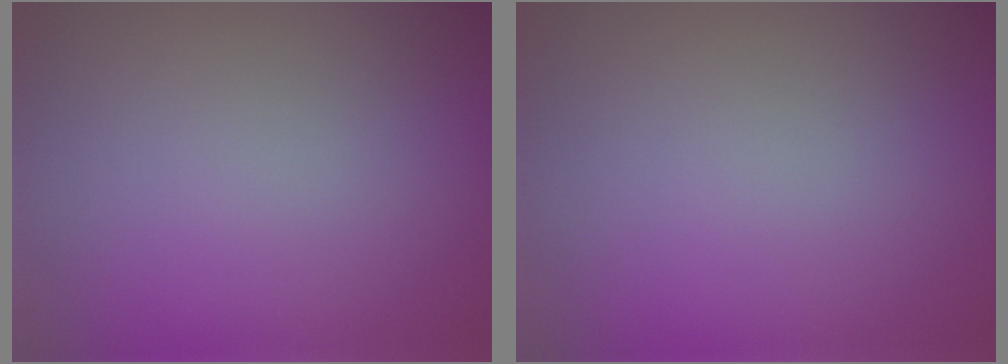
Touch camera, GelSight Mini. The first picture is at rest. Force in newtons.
{"total": 0.0}